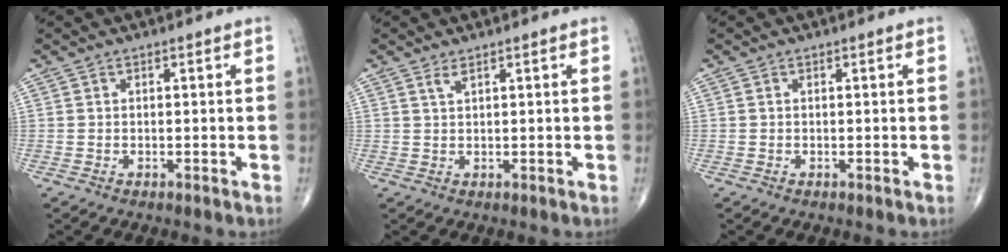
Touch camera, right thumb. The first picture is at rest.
{"total": 1.3, "force": [0.9, 0.2, 0.9], "torque": [-0.019, -0.002, 0.021]}
{"total": 0.0}